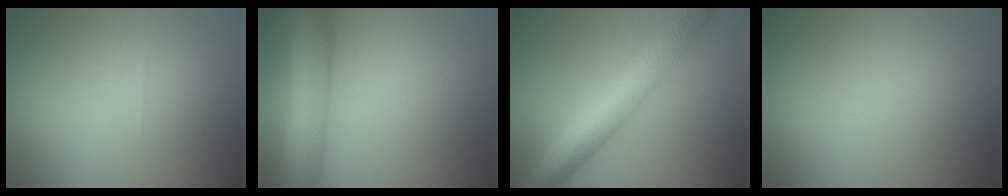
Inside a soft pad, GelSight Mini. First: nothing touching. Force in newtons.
{"total": 7.9, "press": 7.9, "slide": 0.2}
{"total": 8.1, "press": 8.1, "slide": 0.2}
{"total": 0.0}